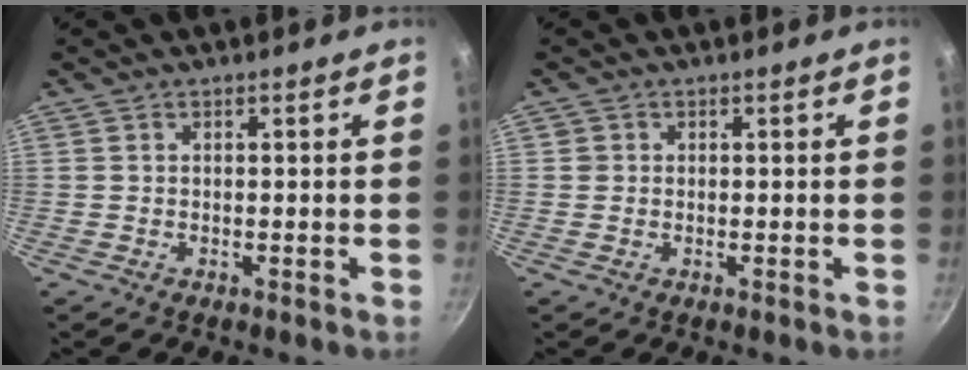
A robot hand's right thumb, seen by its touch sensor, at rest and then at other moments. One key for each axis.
{"total": 0.9, "fx": 0.2, "fy": 0.9, "fz": 0.1, "tx": 0.006, "ty": 0.003, "tz": 0.002}